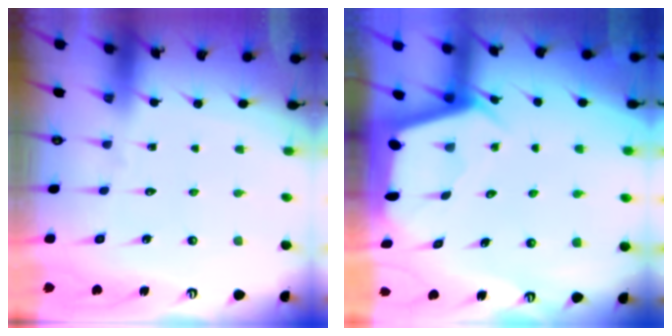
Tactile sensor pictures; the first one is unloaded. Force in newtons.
{"total": 2.9, "press": 2.9, "slide": 0.2}